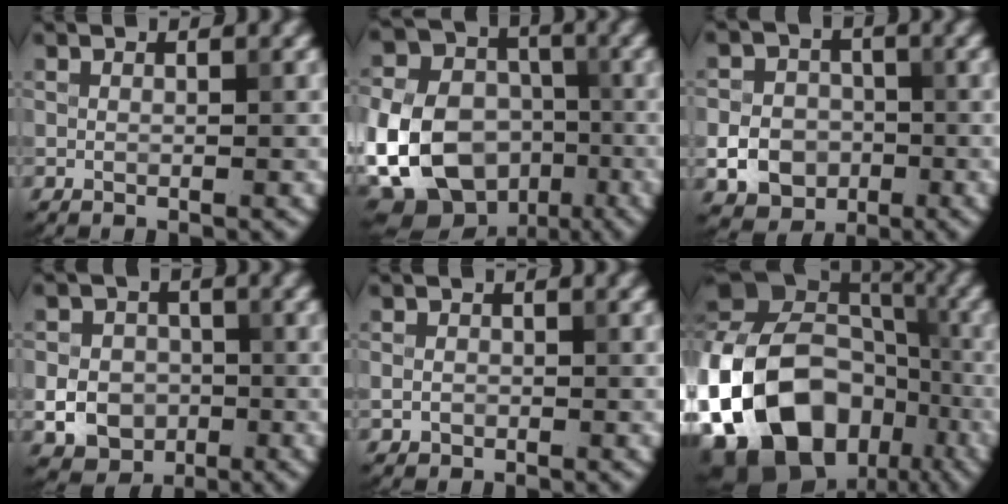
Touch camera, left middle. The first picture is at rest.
{"total": 14.0, "force": [-4.4, 11.0, 7.5], "torque": [-0.156, -0.033, -0.090]}
{"total": 4.6, "force": [-1.3, 3.9, 2.0], "torque": [-0.031, 0.001, -0.030]}
{"total": 4.5, "force": [-1.1, 3.9, 2.0], "torque": [-0.031, 0.001, -0.027]}
{"total": 1.2, "force": [-0.3, 1.0, 0.4], "torque": [-0.005, -0.002, -0.010]}
{"total": 18.7, "force": [-6.5, 13.6, 11.1], "torque": [-0.230, -0.001, -0.123]}